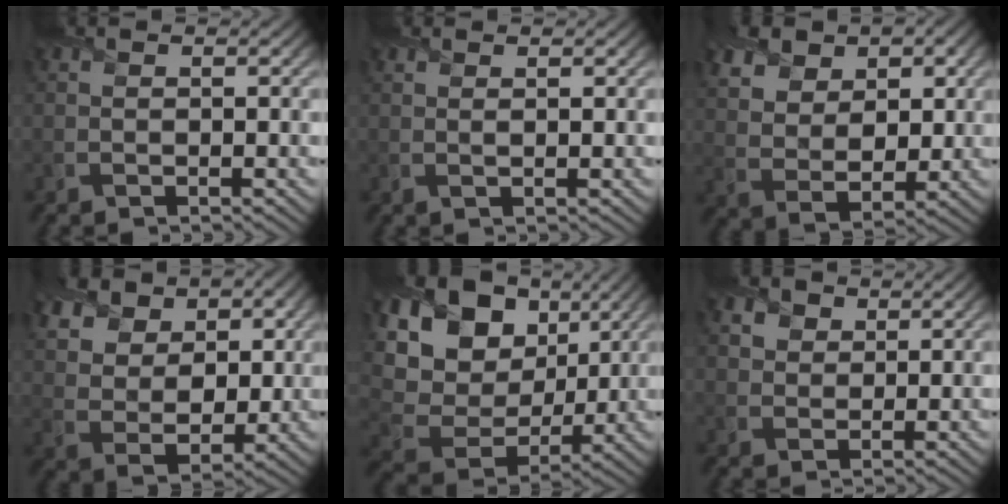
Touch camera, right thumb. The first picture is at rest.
{"total": 0.9, "force": [0.7, 0.1, 0.7], "torque": [-0.017, 0.002, 0.012]}
{"total": 8.3, "force": [4.2, 5.4, 4.6], "torque": [-0.125, 0.006, 0.071]}
{"total": 10.0, "force": [4.8, 6.8, 5.5], "torque": [-0.146, 0.002, 0.089]}
{"total": 18.5, "force": [7.8, 13.7, 9.6], "torque": [-0.258, 0.055, 0.168]}
{"total": 3.9, "force": [2.3, 2.7, 1.6], "torque": [-0.050, 0.000, 0.044]}